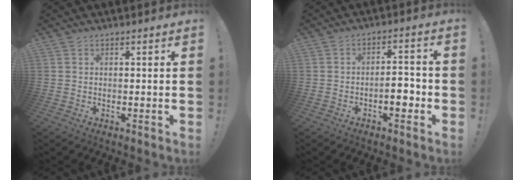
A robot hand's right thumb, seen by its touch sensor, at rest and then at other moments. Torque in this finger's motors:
{"motor_torque": [0.64, 0.71, 0.38, -0.30, 0.00]}